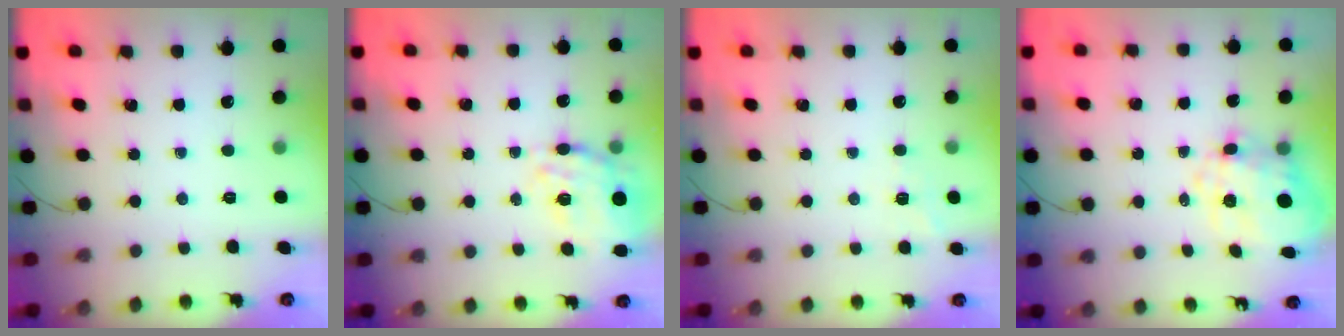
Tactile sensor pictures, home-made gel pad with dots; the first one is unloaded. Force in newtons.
{"total": 16.7, "press": 16.3, "slide": 3.5}
{"total": 7.0, "press": 6.8, "slide": 1.7}
{"total": 11.1, "press": 10.9, "slide": 2.3}